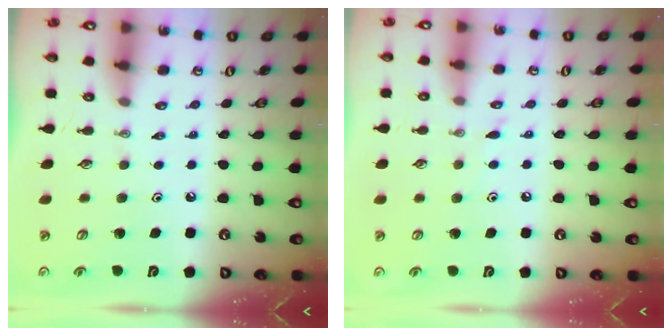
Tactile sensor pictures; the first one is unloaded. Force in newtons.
{"total": 5.3, "press": 5.3, "slide": 0.7}